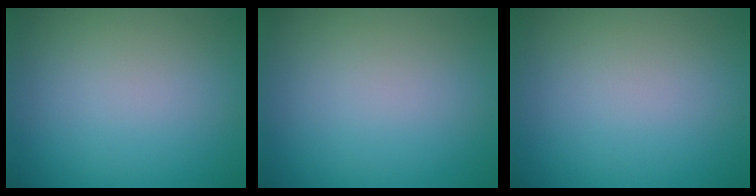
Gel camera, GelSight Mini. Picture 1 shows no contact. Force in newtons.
{"total": 0.0}
{"total": 0.0}